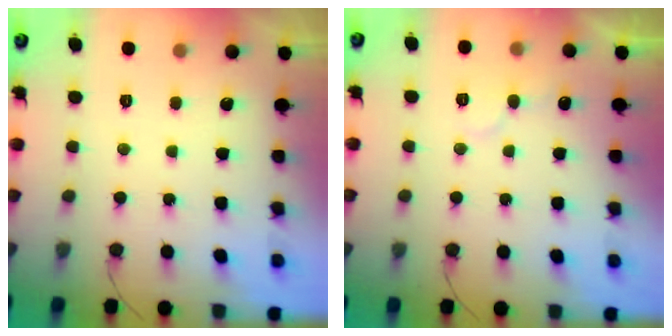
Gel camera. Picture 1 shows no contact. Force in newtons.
{"total": 5.1, "press": 5.1, "slide": 0.5}